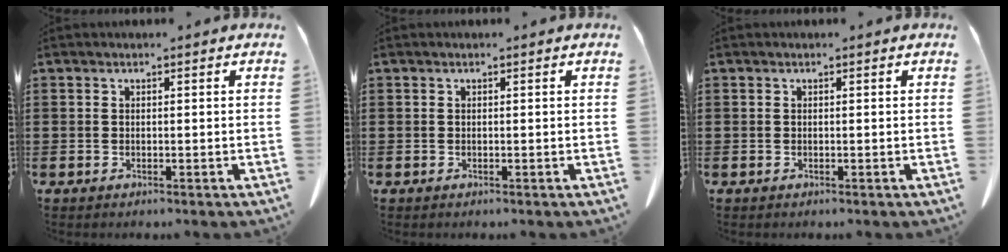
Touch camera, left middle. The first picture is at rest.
{"total": 0.0}
{"total": 0.0}